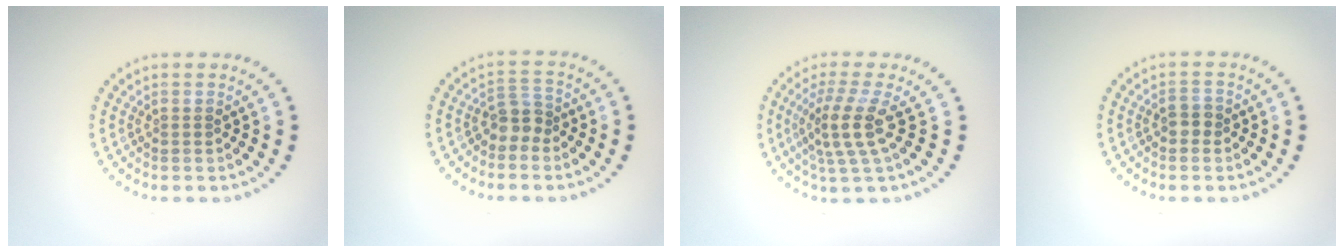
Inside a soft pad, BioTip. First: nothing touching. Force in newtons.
{"total": 2.2, "press": 1.6, "slide": 1.4}
{"total": 3.6, "press": 2.9, "slide": 2.1}
{"total": 1.4, "press": 1.3, "slide": 0.4}